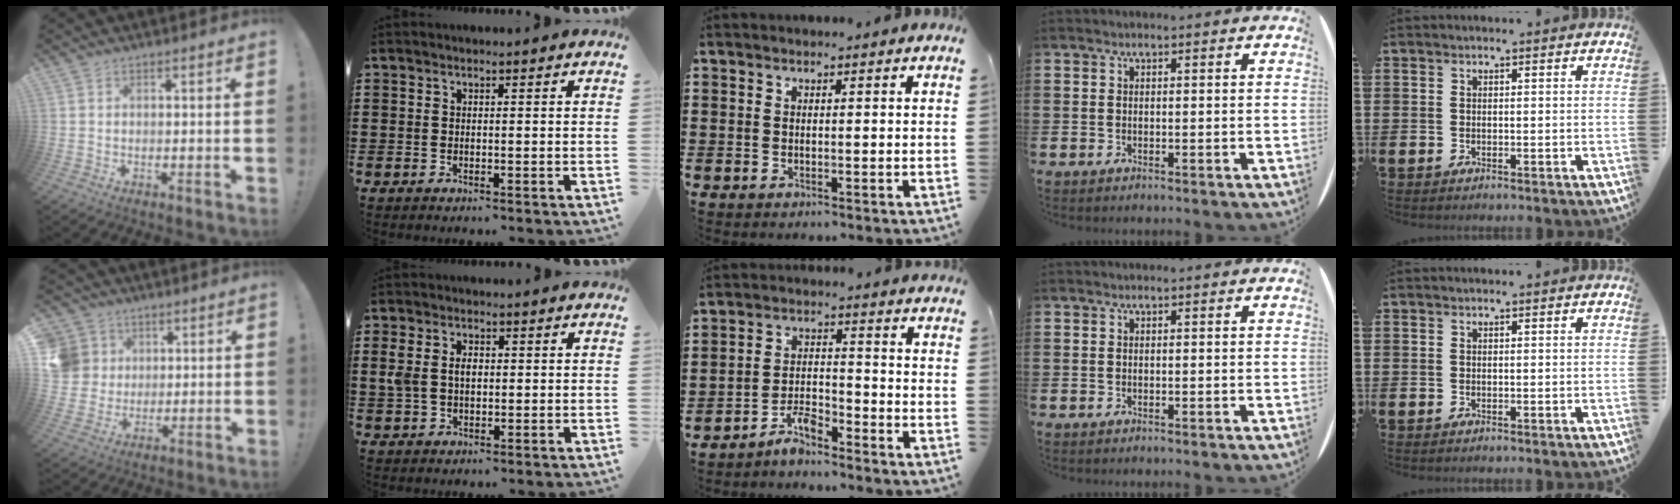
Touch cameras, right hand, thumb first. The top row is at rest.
{"thumb": {"total": 10.8, "force": [2.9, 9.9, 3.1], "torque": [-0.056, -0.006, 0.064]}, "index": {"total": 3.3, "force": [0.4, 2.2, 2.4], "torque": [-0.053, 0.012, 0.005]}, "middle": {"total": 4.3, "force": [-4.1, 0.7, 1.2], "torque": [-0.026, 0.010, -0.081]}}